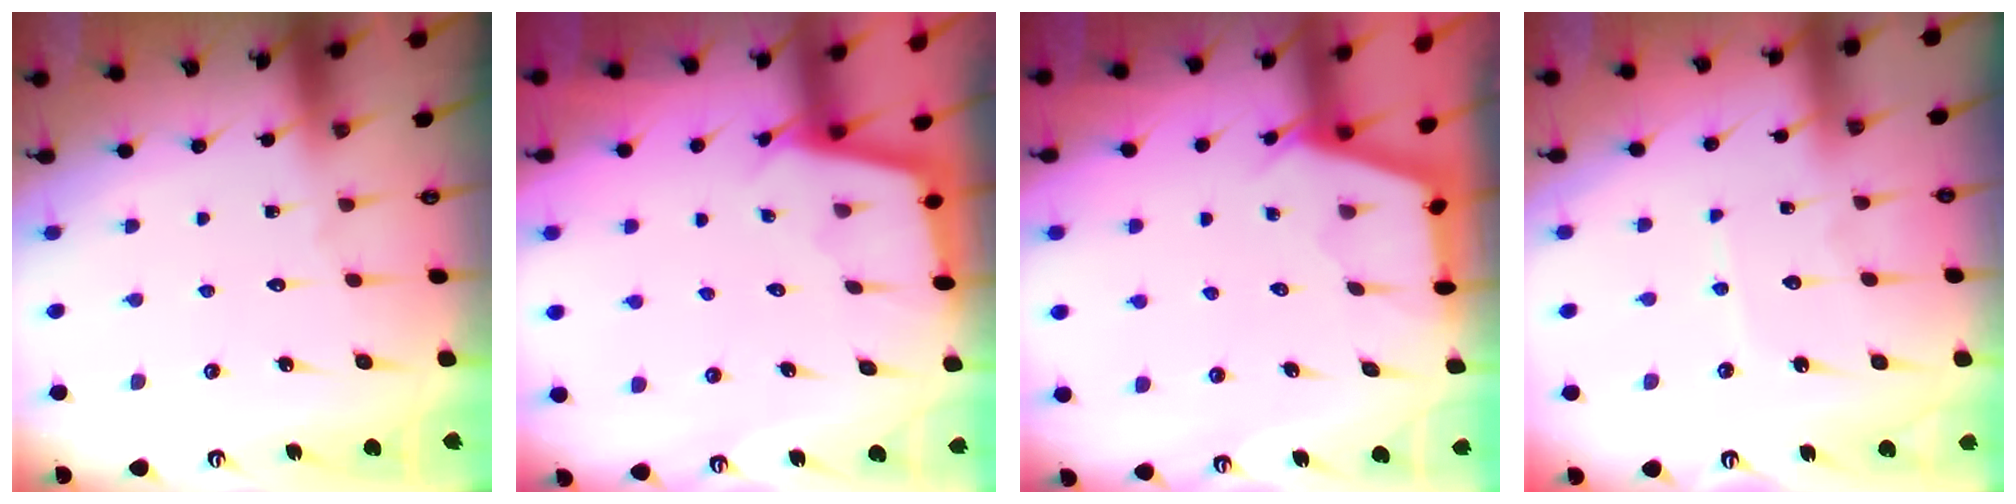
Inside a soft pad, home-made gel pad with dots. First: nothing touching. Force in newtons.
{"total": 2.3, "press": 2.3, "slide": 0.2}
{"total": 2.8, "press": 2.8, "slide": 0.3}
{"total": 3.3, "press": 3.3, "slide": 0.2}